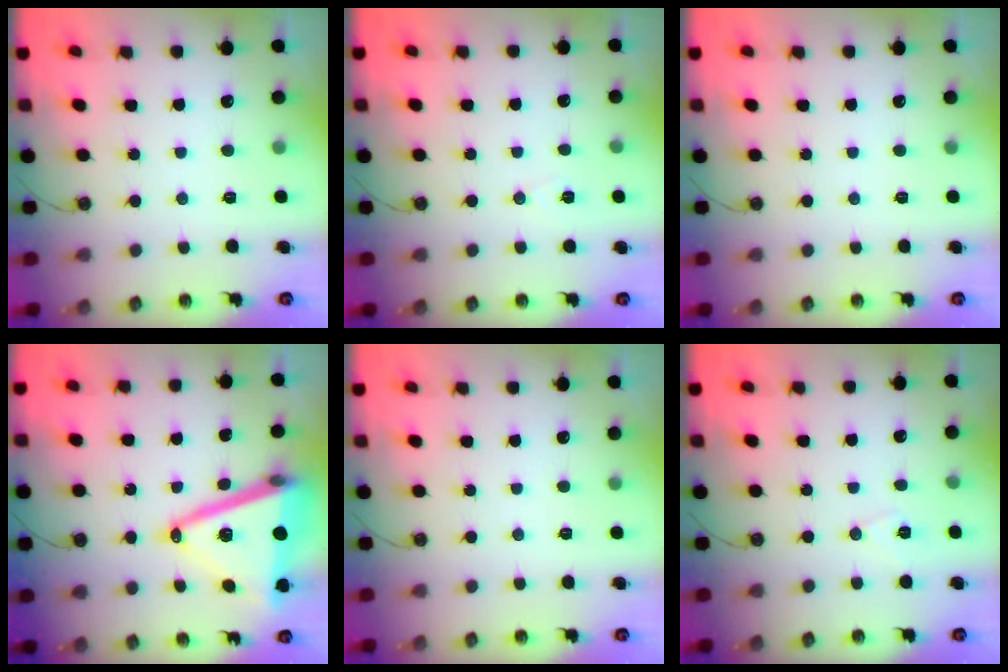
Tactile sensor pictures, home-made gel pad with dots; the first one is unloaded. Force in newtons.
{"total": 5.6, "press": 3.3, "slide": 4.6}
{"total": 0.0}
{"total": 22.0, "press": 21.6, "slide": 3.6}
{"total": 0.0}
{"total": 6.8, "press": 5.0, "slide": 4.5}